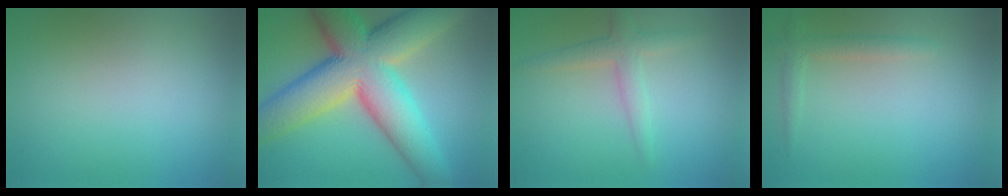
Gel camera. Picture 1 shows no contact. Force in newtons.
{"total": 14.1, "press": 14.1, "slide": 0.6}
{"total": 2.4, "press": 2.4, "slide": 0.1}
{"total": 1.7, "press": 1.6, "slide": 0.1}